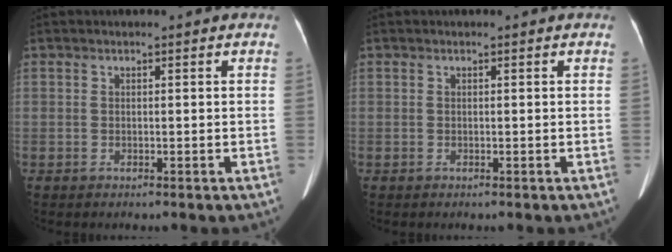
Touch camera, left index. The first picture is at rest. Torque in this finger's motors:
{"motor_torque": [0.00, 0.00, 0.00, 0.00]}